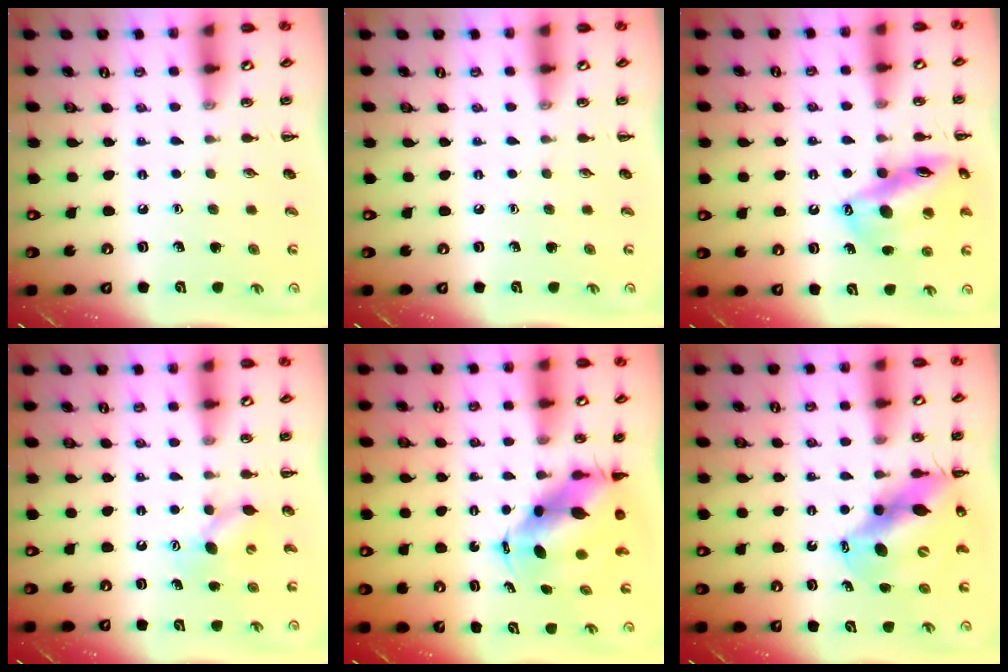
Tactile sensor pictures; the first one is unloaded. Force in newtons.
{"total": 0.0}
{"total": 17.0, "press": 16.7, "slide": 3.4}
{"total": 6.0, "press": 5.9, "slide": 1.3}
{"total": 7.7, "press": 7.4, "slide": 2.3}
{"total": 12.9, "press": 12.4, "slide": 3.5}